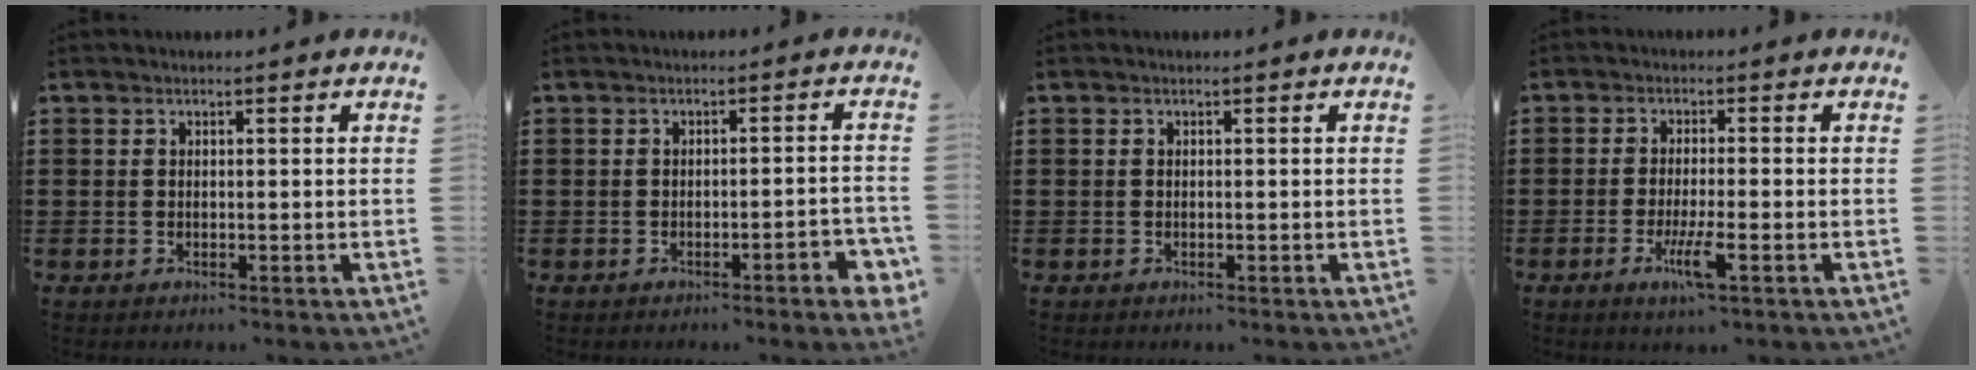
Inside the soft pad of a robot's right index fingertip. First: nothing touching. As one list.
[{"total": 3.1, "force": [-2.0, 0.2, 2.4], "torque": [-0.038, -0.002, -0.035]}, {"total": 0.0}, {"total": 5.0, "force": [-2.4, 0.6, 4.4], "torque": [-0.088, -0.015, -0.043]}]